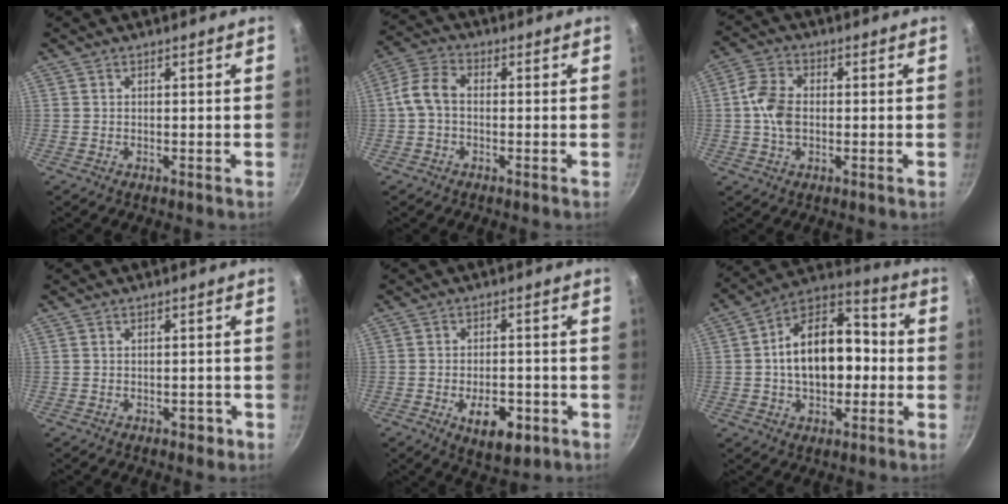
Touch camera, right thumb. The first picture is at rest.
{"total": 6.4, "force": [-0.4, 4.1, 4.8], "torque": [-0.096, 0.021, -0.016]}
{"total": 7.2, "force": [0.0, 4.6, 5.5], "torque": [-0.110, 0.014, -0.004]}
{"total": 1.7, "force": [-0.9, 1.0, 1.1], "torque": [-0.006, 0.008, -0.009]}
{"total": 8.5, "force": [-3.3, 4.3, 6.5], "torque": [-0.087, 0.009, -0.041]}
{"total": 17.9, "force": [-0.3, 11.0, 14.1], "torque": [-0.195, 0.039, -0.014]}